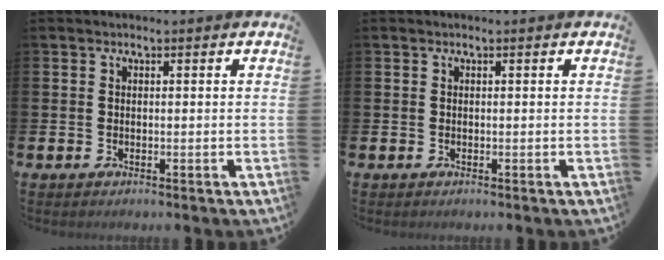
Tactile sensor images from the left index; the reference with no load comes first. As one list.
[{"total": 0.0}]